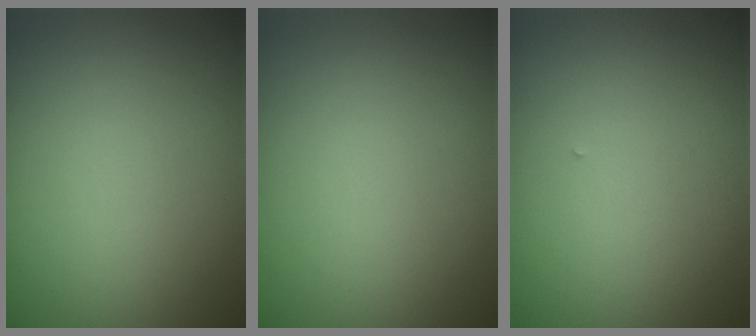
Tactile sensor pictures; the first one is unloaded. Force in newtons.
{"total": 0.0}
{"total": 0.0}